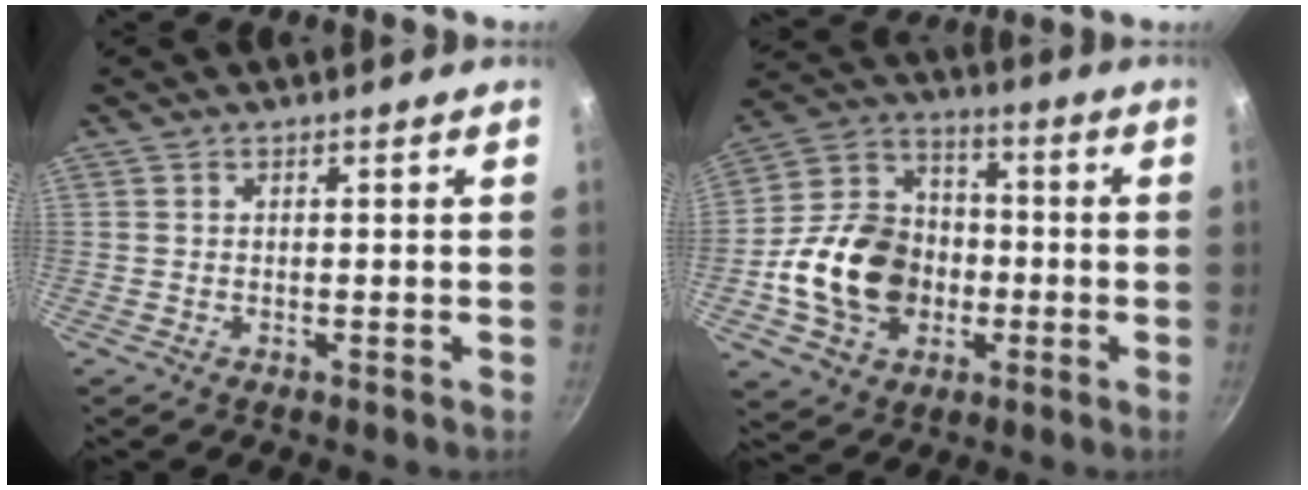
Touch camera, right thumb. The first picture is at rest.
{"total": 18.6, "force": [-3.5, 14.7, 10.8], "torque": [-0.169, 0.041, -0.062]}